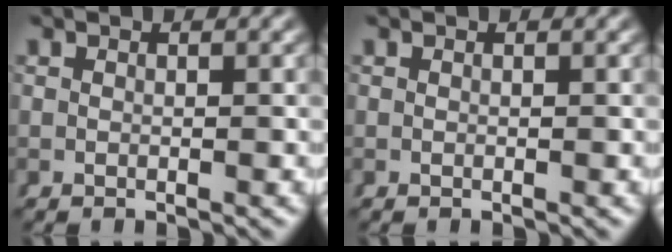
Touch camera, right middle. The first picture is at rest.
{"total": 0.0}